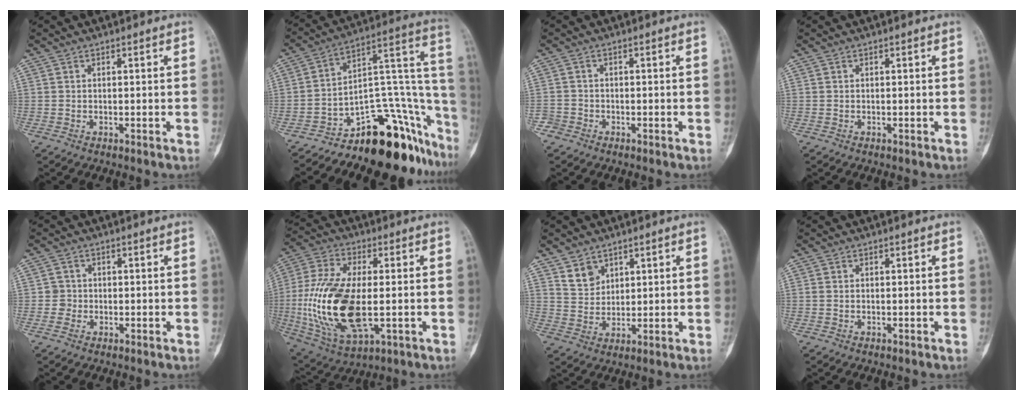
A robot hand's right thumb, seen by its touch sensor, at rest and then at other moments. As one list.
[{"total": 23.3, "force": [-15.1, 9.3, 15.1], "torque": [-0.089, 0.136, -0.219]}, {"total": 2.0, "force": [-1.3, 1.5, -0.3], "torque": [0.013, 0.007, -0.031]}, {"total": 0.0}, {"total": 1.8, "force": [-0.4, 1.8, 0.0], "torque": [0.019, 0.010, -0.015]}, {"total": 20.7, "force": [-2.3, 9.9, 18.1], "torque": [-0.385, -0.006, -0.028]}, {"total": 4.5, "force": [3.0, 3.1, 1.2], "torque": [-0.005, -0.025, 0.065]}, {"total": 0.0}]